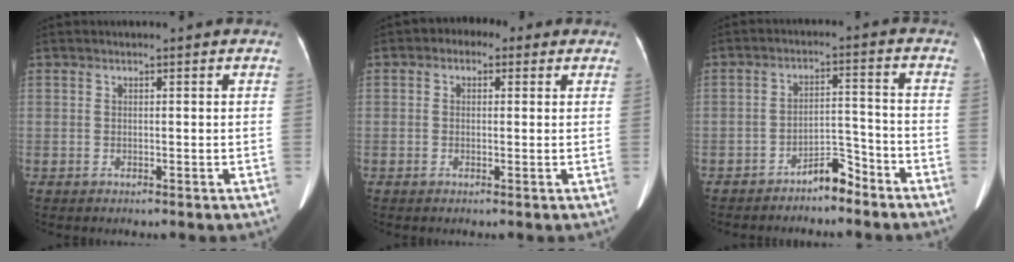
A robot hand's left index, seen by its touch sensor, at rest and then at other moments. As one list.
[{"total": 3.5, "force": [1.1, 2.8, 1.8], "torque": [-0.029, 0.029, 0.010]}, {"total": 4.9, "force": [-4.2, 1.3, 2.1], "torque": [-0.033, 0.012, -0.072]}]